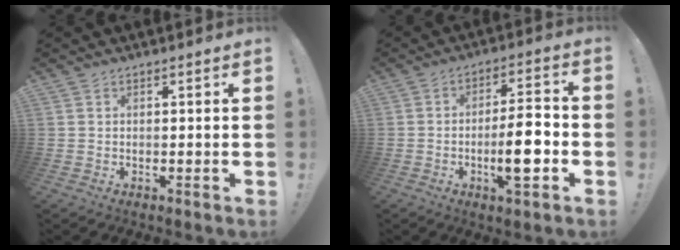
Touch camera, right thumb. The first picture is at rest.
{"total": 11.8, "force": [-3.2, 2.8, 11.0], "torque": [-0.179, 0.004, -0.062]}